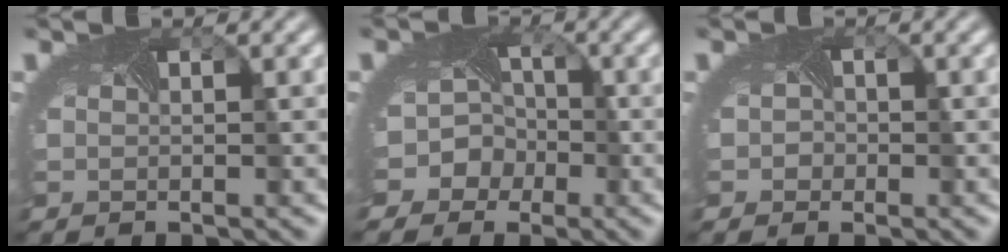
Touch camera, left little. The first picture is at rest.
{"total": 7.9, "force": [-3.1, 6.9, 2.2], "torque": [-0.034, 0.008, -0.076]}
{"total": 1.7, "force": [-0.4, 1.6, 0.6], "torque": [0.008, 0.002, -0.009]}